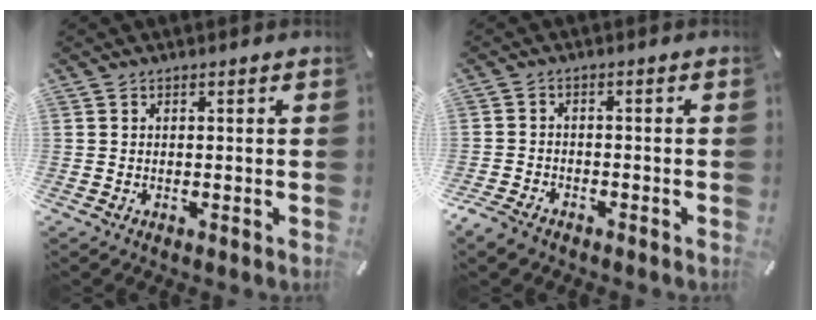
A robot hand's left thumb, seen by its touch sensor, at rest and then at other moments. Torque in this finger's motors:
{"motor_torque": [-0.55, 0.76, 0.27, 0.21, 0.07]}